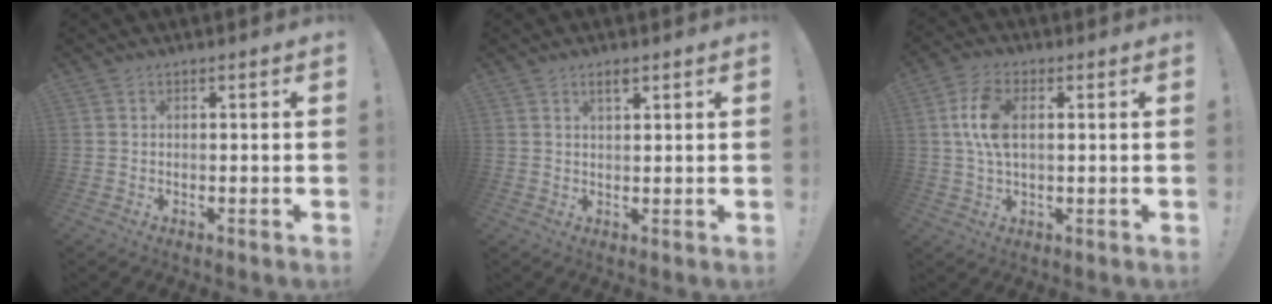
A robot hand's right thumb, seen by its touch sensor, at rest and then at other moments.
{"total": 2.3, "force": [1.5, 0.8, 1.7], "torque": [-0.022, -0.006, 0.023]}
{"total": 9.5, "force": [1.8, 5.5, 7.5], "torque": [-0.150, 0.003, 0.032]}